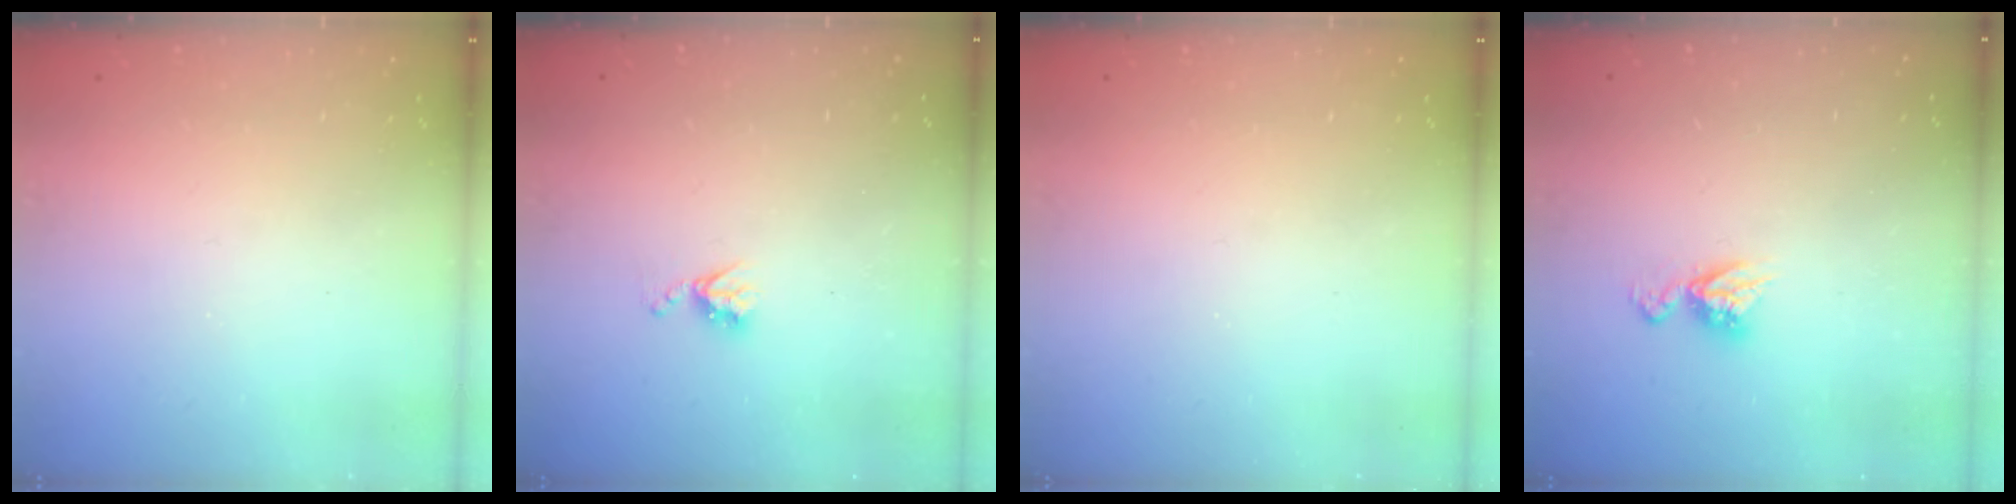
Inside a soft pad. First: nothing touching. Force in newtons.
{"total": 4.2, "press": 4.2, "slide": 0.4}
{"total": 0.0}
{"total": 7.0, "press": 7.0, "slide": 0.5}